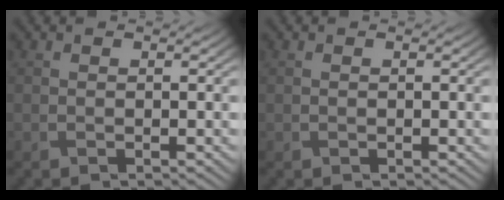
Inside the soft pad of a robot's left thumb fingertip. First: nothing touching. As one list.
[{"total": 0.0}]